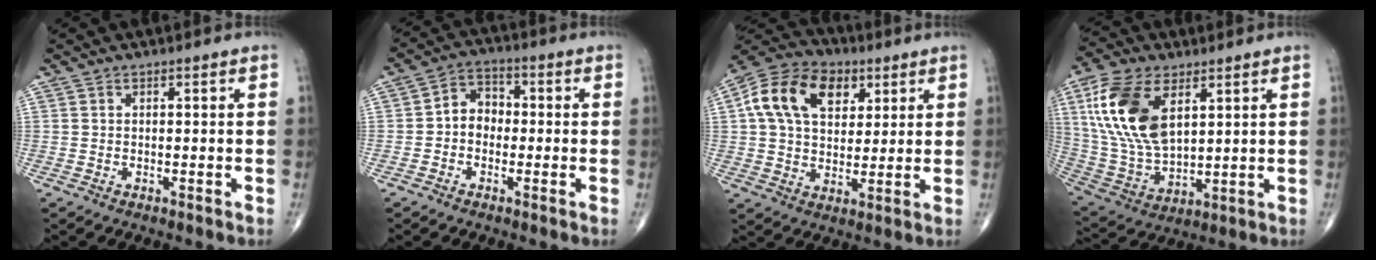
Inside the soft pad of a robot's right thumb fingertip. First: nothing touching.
{"total": 5.9, "force": [-0.8, 4.8, 3.4], "torque": [-0.031, 0.026, -0.028]}
{"total": 16.7, "force": [5.7, 11.3, 11.0], "torque": [-0.181, 0.003, 0.093]}
{"total": 18.2, "force": [6.4, 9.9, 13.9], "torque": [-0.272, -0.020, 0.129]}